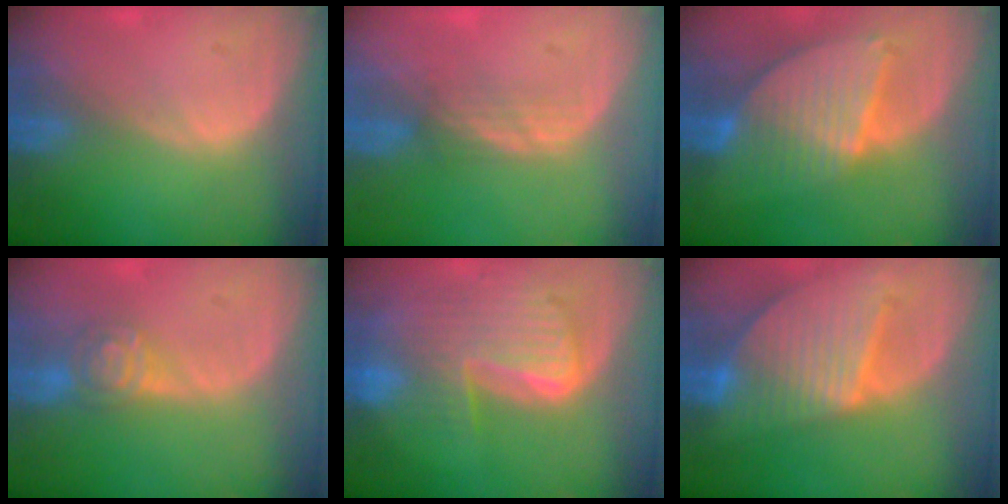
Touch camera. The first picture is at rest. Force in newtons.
{"total": 2.3, "press": 2.2, "slide": 0.6}
{"total": 8.5, "press": 7.4, "slide": 4.1}
{"total": 4.4, "press": 4.4, "slide": 0.4}
{"total": 10.1, "press": 8.7, "slide": 5.1}
{"total": 9.5, "press": 8.2, "slide": 4.8}